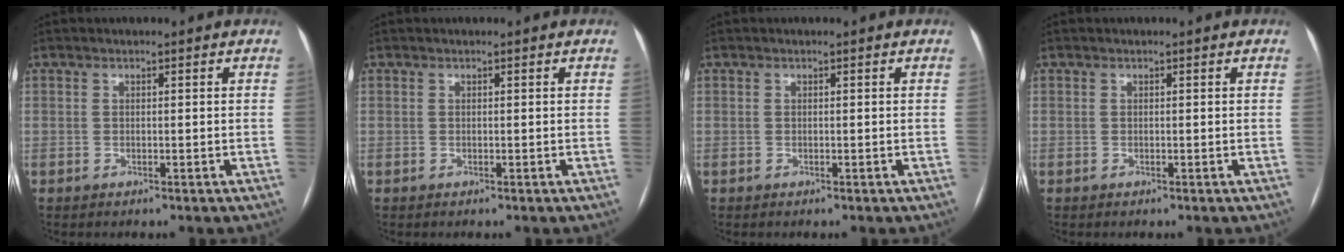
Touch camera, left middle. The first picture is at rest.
{"total": 0.0}
{"total": 0.0}
{"total": 0.0}